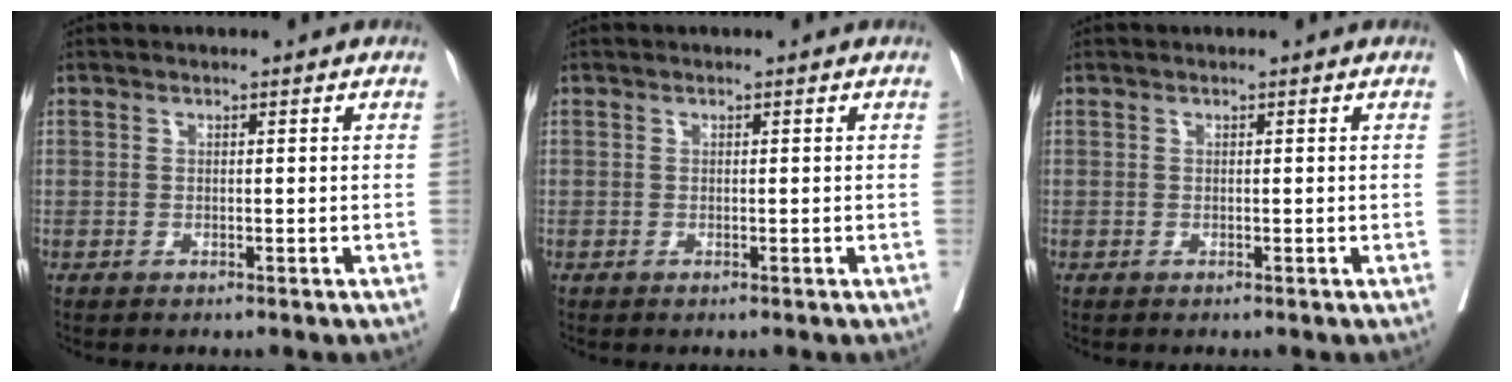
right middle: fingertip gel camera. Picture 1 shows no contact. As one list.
[{"total": 0.0}, {"total": 0.0}]